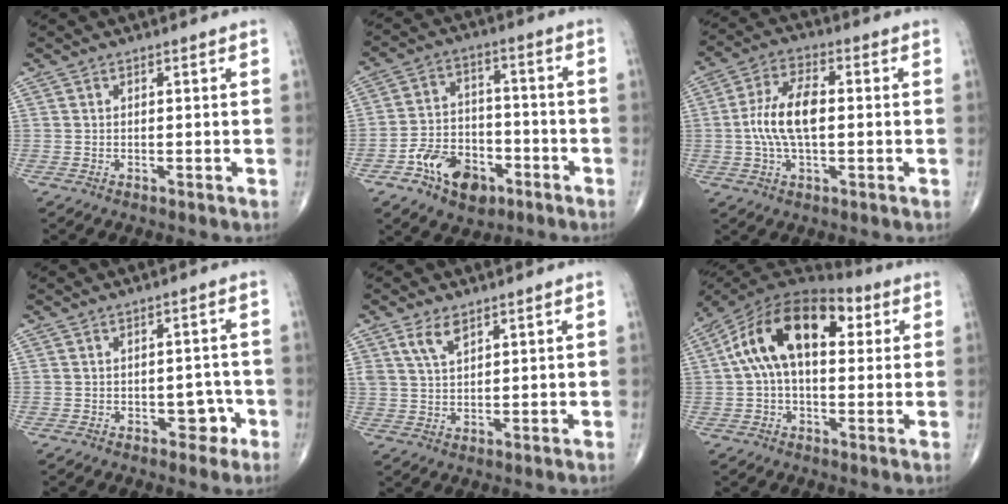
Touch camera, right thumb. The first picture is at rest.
{"total": 12.0, "force": [-6.2, 7.7, 6.8], "torque": [-0.083, 0.040, -0.103]}
{"total": 10.5, "force": [-0.1, 5.0, 9.2], "torque": [-0.187, 0.016, -0.006]}
{"total": 3.6, "force": [-1.5, 2.5, 2.2], "torque": [-0.002, 0.016, -0.018]}
{"total": 4.4, "force": [2.7, 1.9, 2.8], "torque": [-0.050, -0.012, 0.058]}
{"total": 18.1, "force": [4.2, 10.2, 14.4], "torque": [-0.238, 0.038, 0.058]}